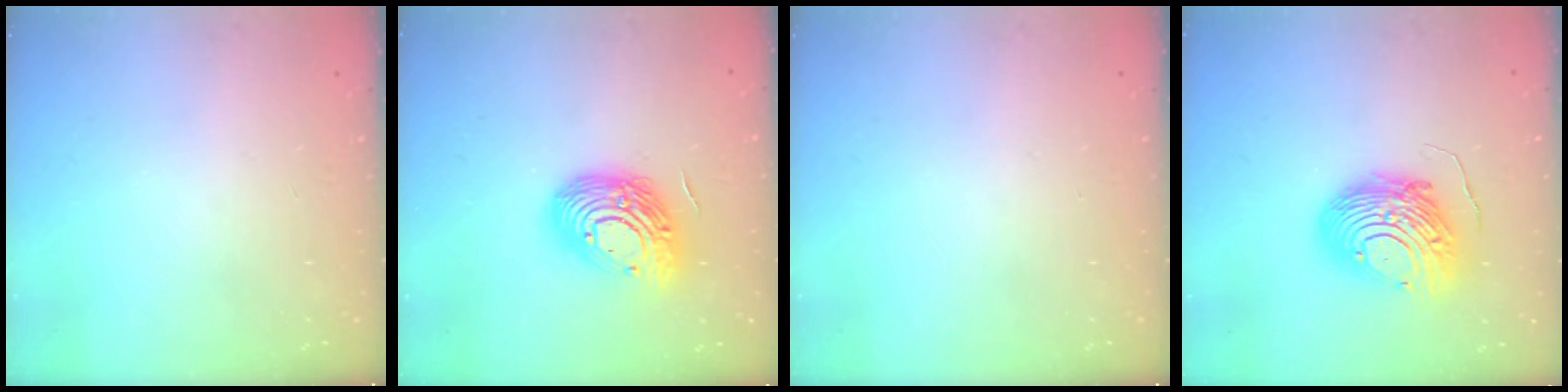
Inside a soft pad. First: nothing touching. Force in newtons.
{"total": 17.3, "press": 17.2, "slide": 1.2}
{"total": 0.0}
{"total": 15.1, "press": 15.1, "slide": 1.6}